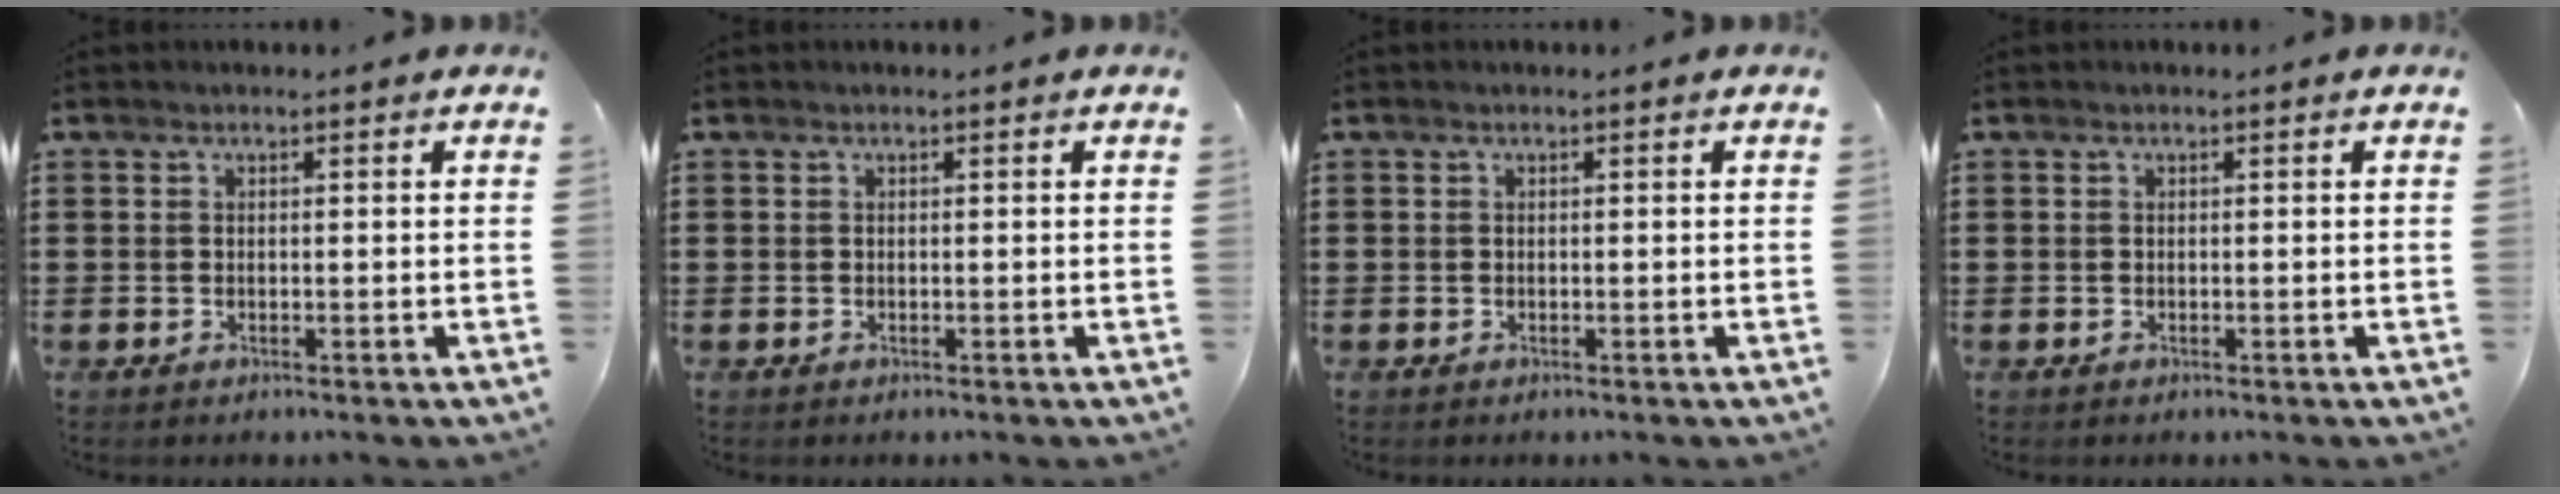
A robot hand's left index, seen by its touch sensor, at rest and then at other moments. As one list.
[{"total": 0.0}, {"total": 0.0}, {"total": 0.0}]